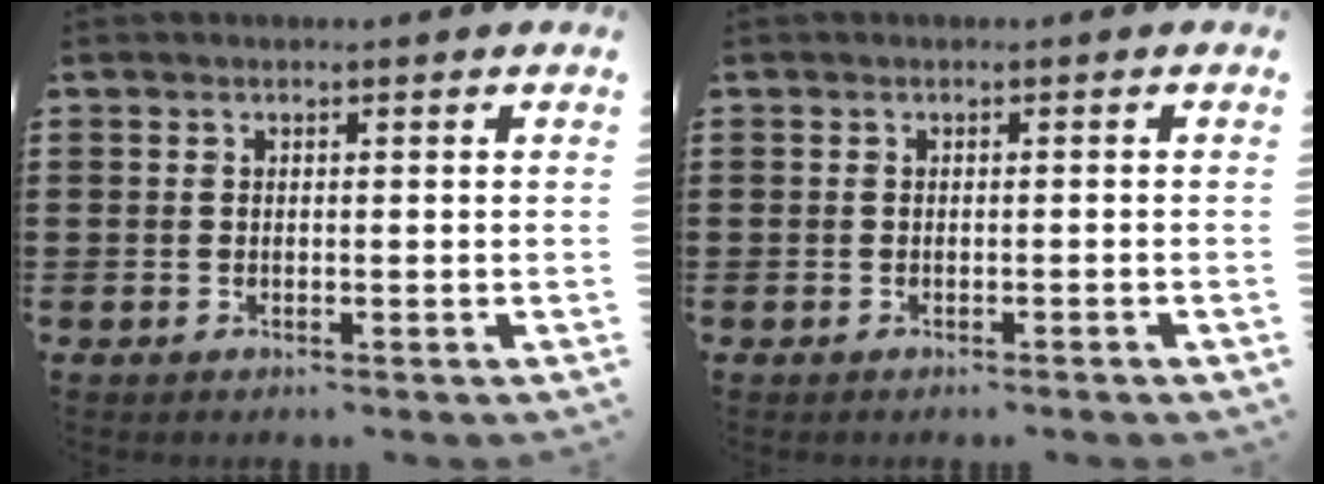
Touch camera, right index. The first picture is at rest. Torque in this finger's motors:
{"motor_torque": [0.81, -0.31, 0.08, 0.03]}